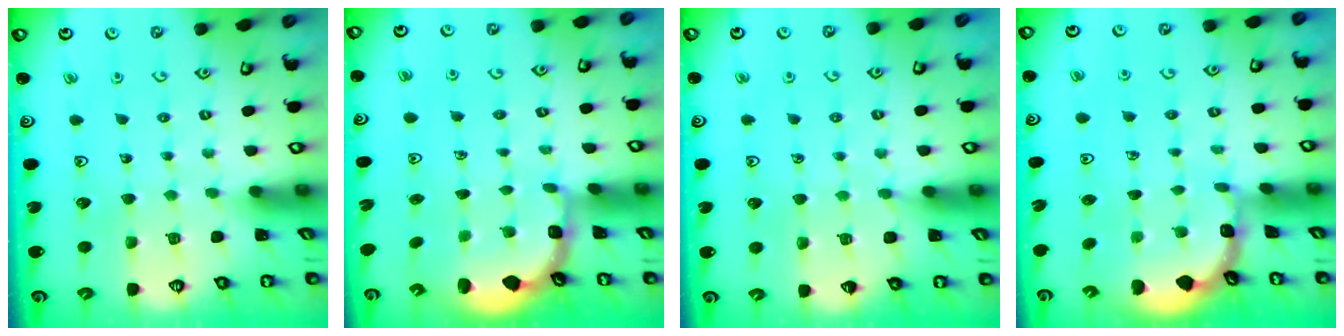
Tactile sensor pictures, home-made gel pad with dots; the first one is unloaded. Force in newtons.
{"total": 2.7, "press": 2.1, "slide": 1.7}
{"total": 4.3, "press": 4.3, "slide": 0.6}
{"total": 1.5, "press": 1.5, "slide": 0.1}